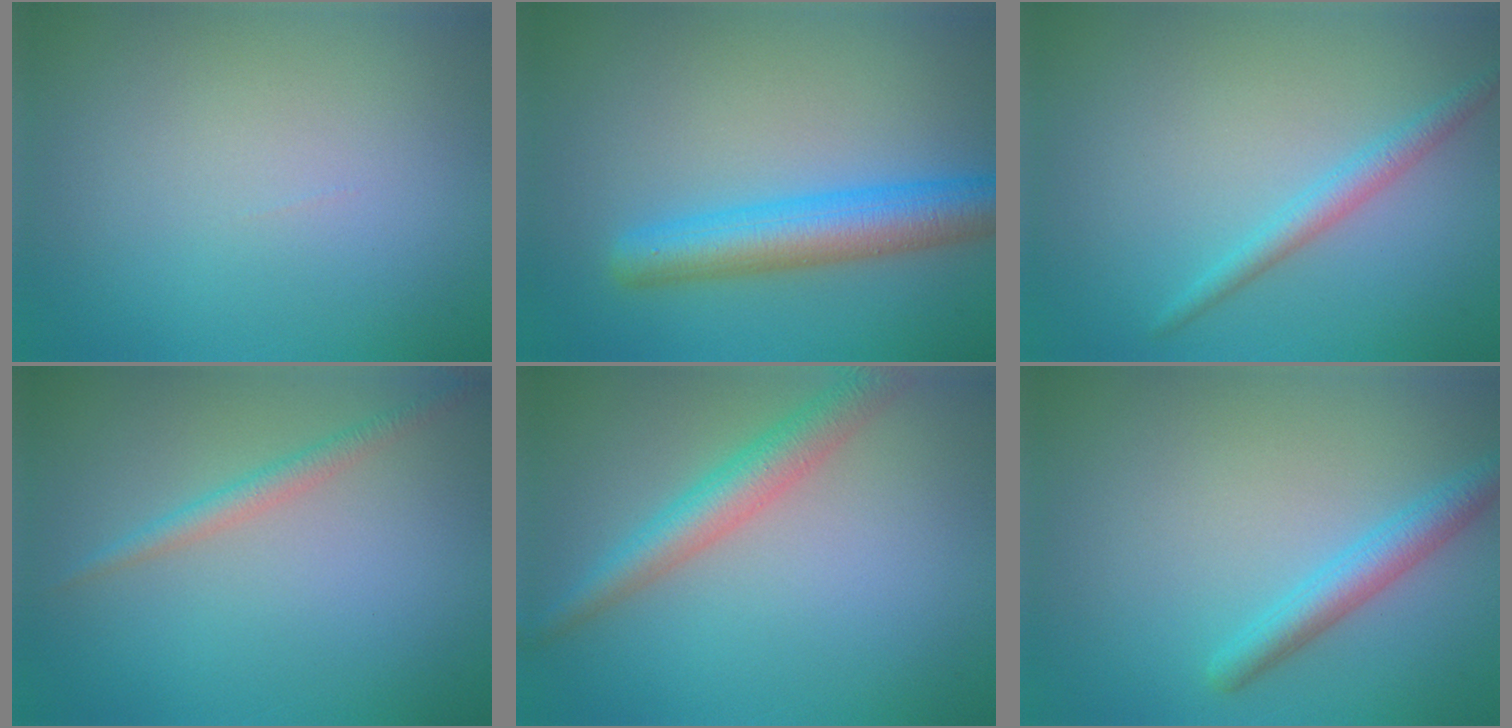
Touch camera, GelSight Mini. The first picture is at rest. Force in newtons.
{"total": 5.5, "press": 5.5, "slide": 0.2}
{"total": 2.0, "press": 1.9, "slide": 0.1}
{"total": 1.6, "press": 1.6, "slide": 0.1}
{"total": 3.7, "press": 3.7, "slide": 0.1}
{"total": 2.8, "press": 2.8, "slide": 0.2}